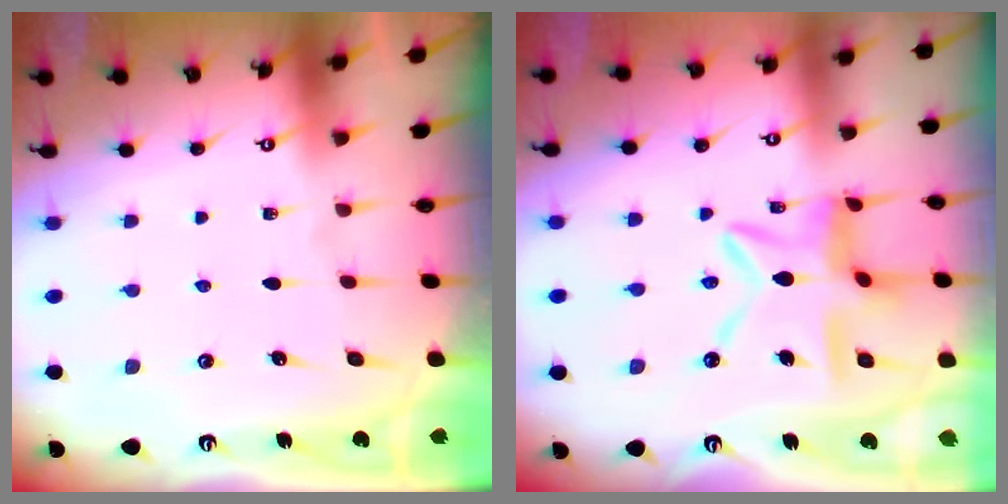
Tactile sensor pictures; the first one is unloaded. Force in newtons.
{"total": 12.0, "press": 12.0, "slide": 1.0}